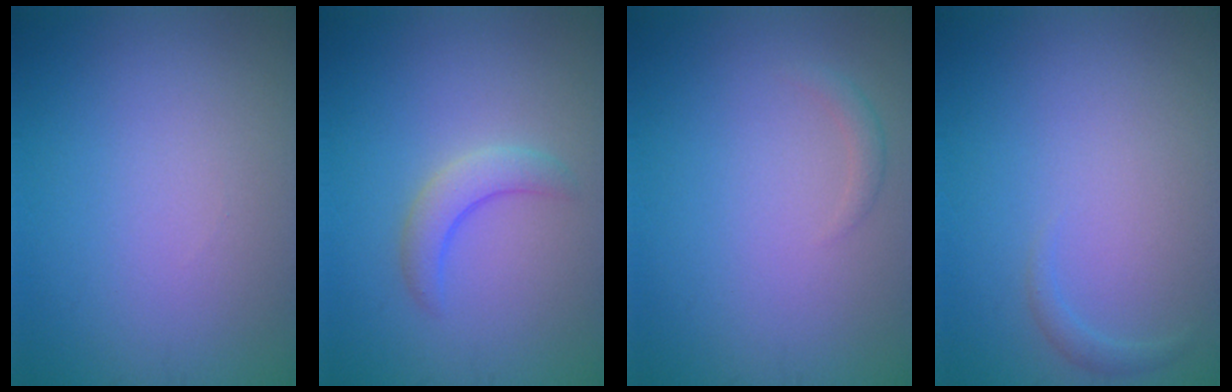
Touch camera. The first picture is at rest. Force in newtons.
{"total": 2.5, "press": 2.5, "slide": 0.2}
{"total": 0.9, "press": 0.9, "slide": 0.1}
{"total": 0.8, "press": 0.8, "slide": 0.1}